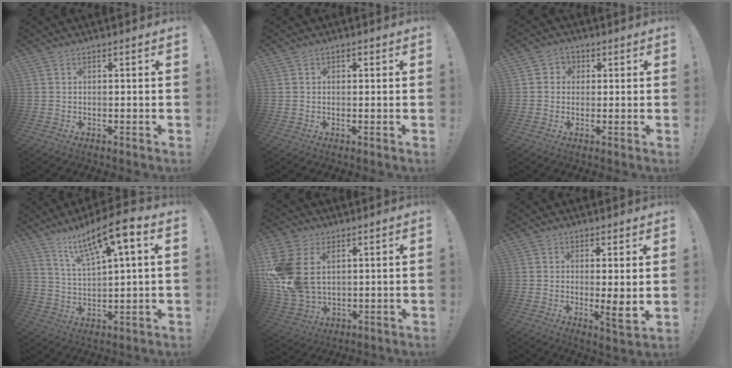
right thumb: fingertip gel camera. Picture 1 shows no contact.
{"total": 1.1, "force": [0.1, 0.9, 0.6], "torque": [-0.005, 0.002, 0.001]}
{"total": 3.7, "force": [-0.1, 3.6, 1.0], "torque": [-0.008, 0.005, -0.002]}
{"total": 13.0, "force": [7.3, 3.2, 10.2], "torque": [-0.165, -0.033, 0.116]}
{"total": 16.5, "force": [4.1, 11.8, 10.7], "torque": [-0.223, -0.018, 0.080]}
{"total": 5.7, "force": [0.6, 0.3, 5.6], "torque": [-0.059, -0.029, 0.009]}